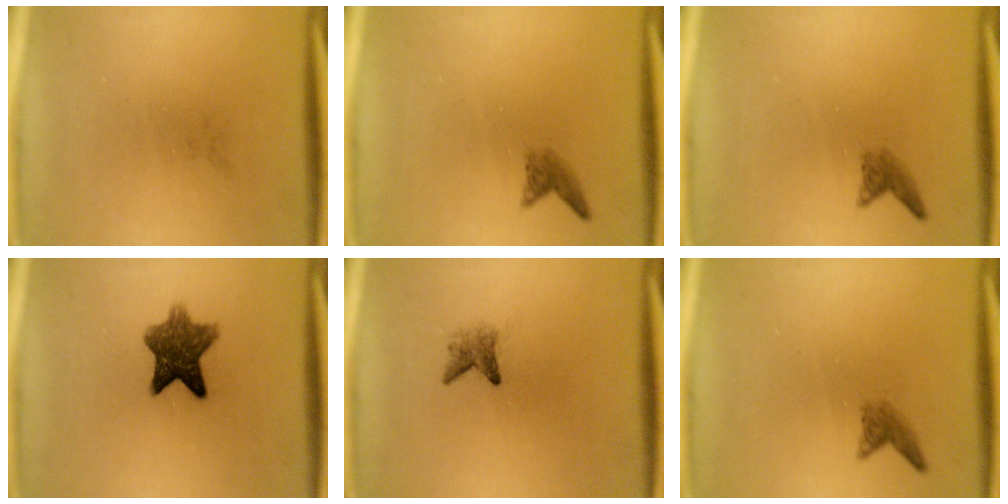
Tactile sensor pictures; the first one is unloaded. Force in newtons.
{"total": 1.5}
{"total": 1.5}
{"total": 8.0}
{"total": 2.0}
{"total": 1.5}